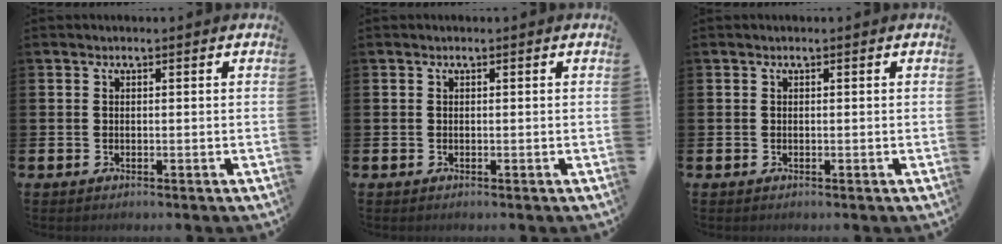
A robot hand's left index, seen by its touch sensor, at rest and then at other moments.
{"total": 0.0}
{"total": 0.0}